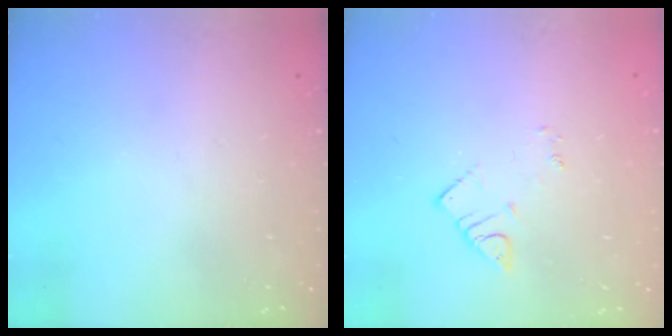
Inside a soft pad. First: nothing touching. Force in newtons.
{"total": 2.7, "press": 2.7, "slide": 0.4}